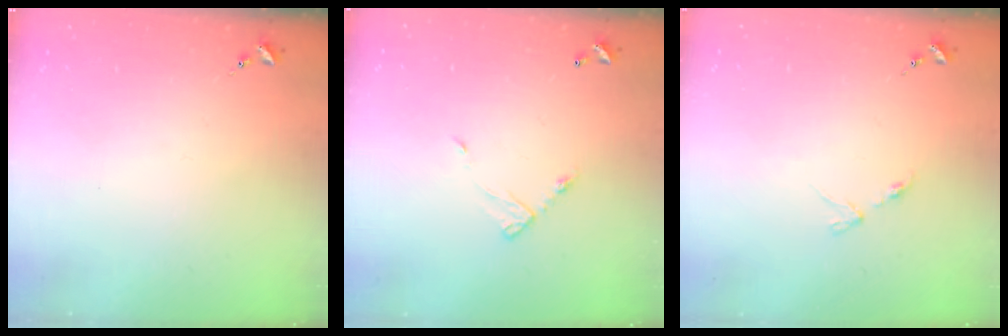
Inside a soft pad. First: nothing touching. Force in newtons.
{"total": 5.8, "press": 5.8, "slide": 0.3}
{"total": 3.2, "press": 3.1, "slide": 0.5}